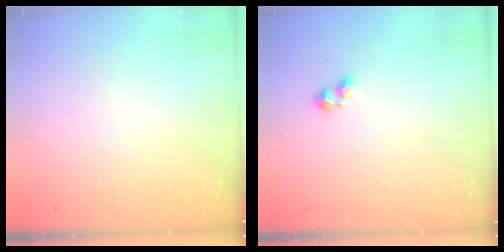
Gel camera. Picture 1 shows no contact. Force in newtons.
{"total": 2.2, "press": 2.1, "slide": 0.6}